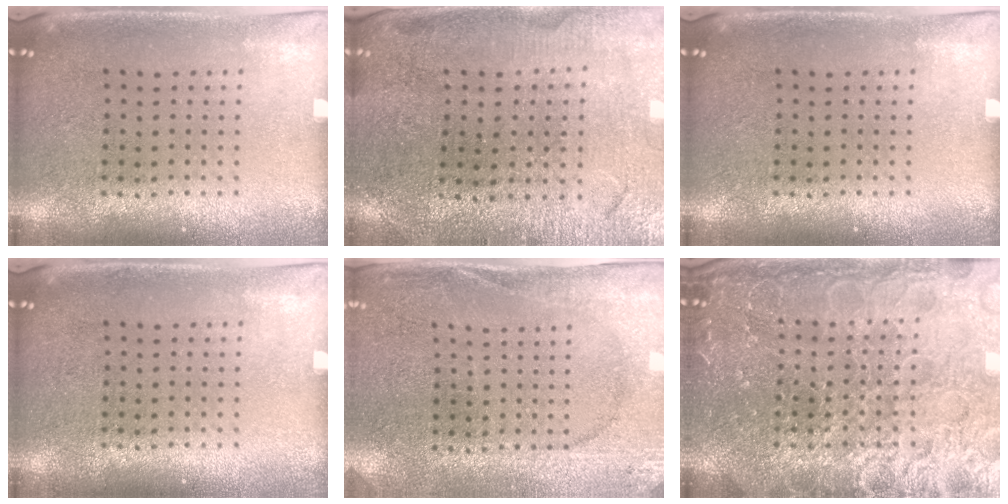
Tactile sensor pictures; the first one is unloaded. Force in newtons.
{"total": 1.0, "press": 0.9, "slide": 0.3}
{"total": 0.0}
{"total": 0.0}
{"total": 2.6, "press": 2.6, "slide": 0.4}
{"total": 6.9, "press": 6.9, "slide": 0.8}